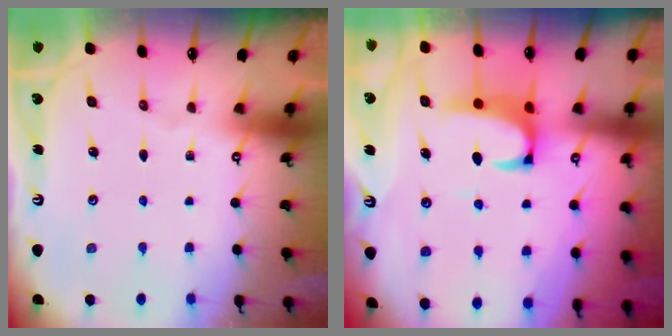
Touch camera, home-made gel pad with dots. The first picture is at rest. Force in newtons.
{"total": 2.3, "press": 2.1, "slide": 0.9}